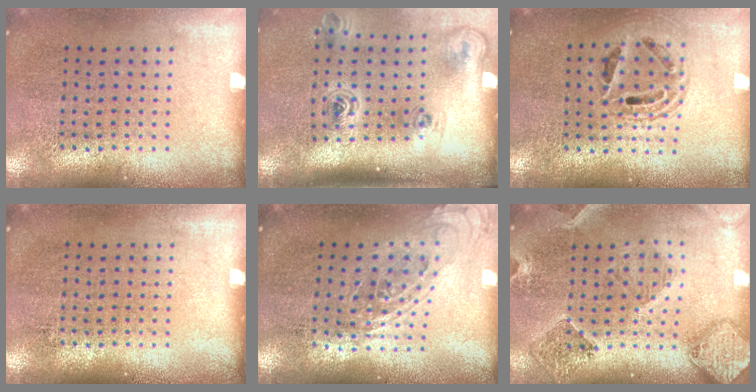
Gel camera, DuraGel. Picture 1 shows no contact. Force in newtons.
{"total": 2.2, "press": 1.4, "slide": 1.7}
{"total": 1.5, "press": 1.3, "slide": 0.7}
{"total": 0.0}
{"total": 0.7, "press": 0.7, "slide": 0.2}
{"total": 1.6, "press": 1.5, "slide": 0.4}